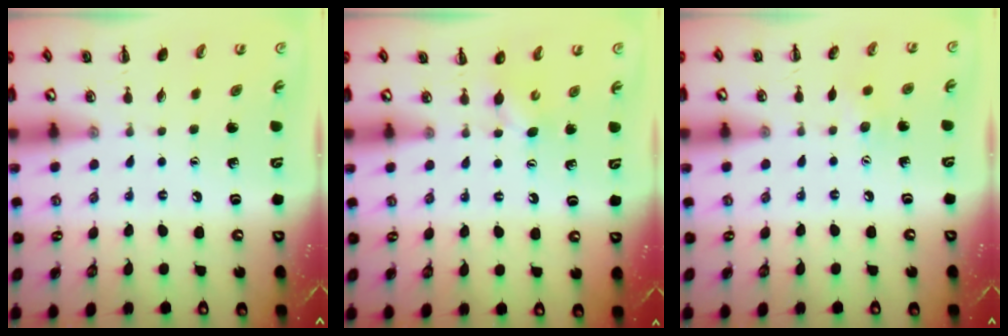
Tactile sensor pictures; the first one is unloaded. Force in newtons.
{"total": 3.3, "press": 3.2, "slide": 0.7}
{"total": 4.4, "press": 4.3, "slide": 0.7}